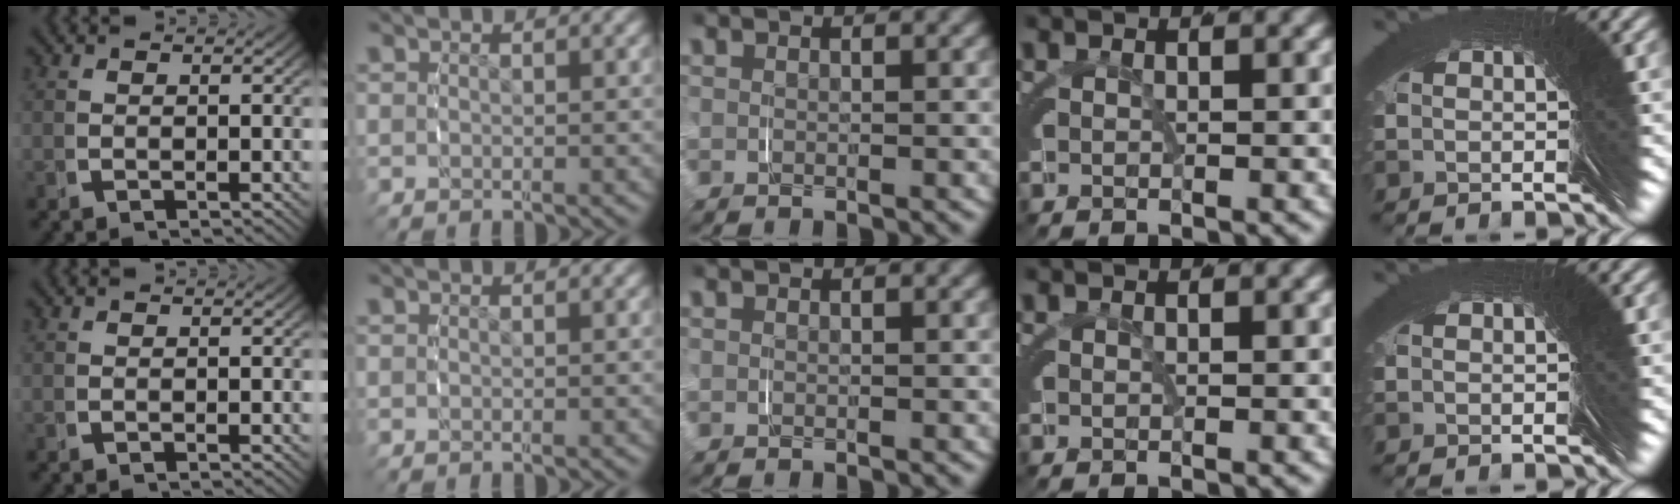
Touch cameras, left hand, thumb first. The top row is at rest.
{}